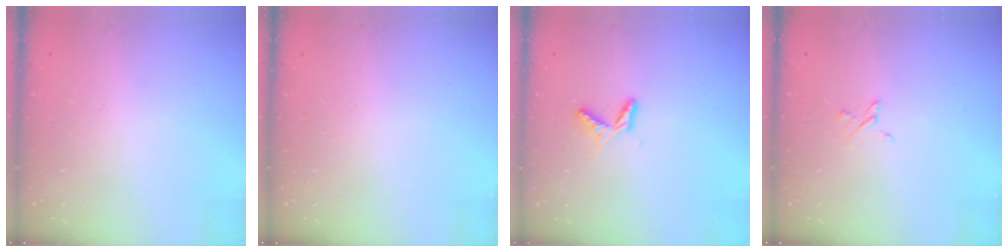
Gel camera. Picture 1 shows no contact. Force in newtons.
{"total": 0.0}
{"total": 5.2, "press": 5.1, "slide": 0.5}
{"total": 2.7, "press": 2.7, "slide": 0.4}